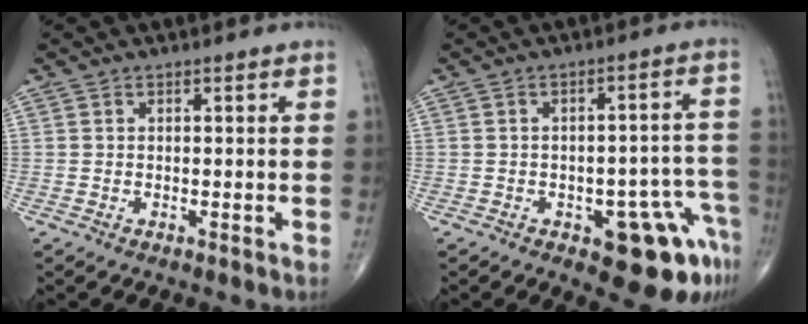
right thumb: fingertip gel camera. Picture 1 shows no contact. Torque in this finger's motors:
{"motor_torque": [1.27, 0.94, 0.74, -0.77, 0.01]}